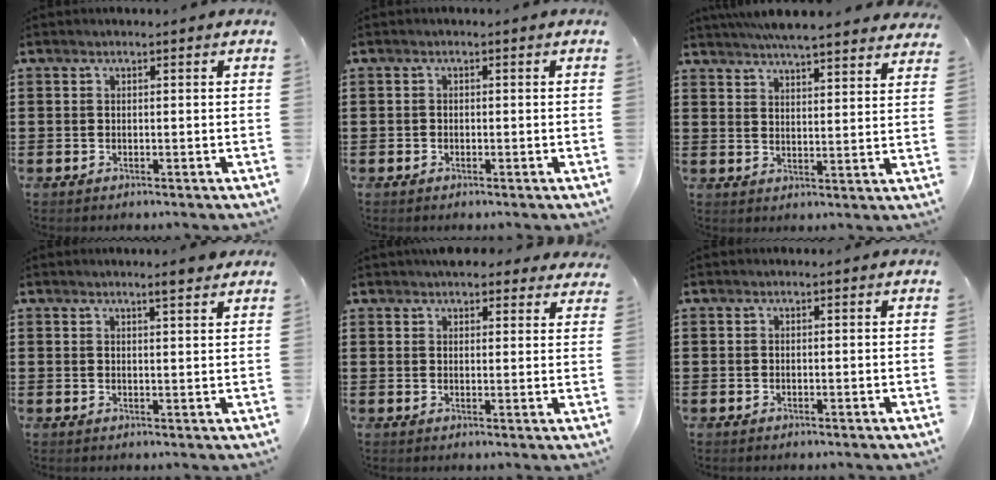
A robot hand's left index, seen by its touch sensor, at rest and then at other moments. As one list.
[{"total": 0.6, "force": [-0.4, 0.4, 0.2], "torque": [-0.004, 0.000, -0.009]}, {"total": 5.7, "force": [5.5, 0.2, 1.5], "torque": [-0.049, -0.021, 0.100]}, {"total": 3.0, "force": [2.6, -0.1, 1.5], "torque": [-0.026, -0.006, 0.046]}, {"total": 4.0, "force": [3.5, 1.4, 1.2], "torque": [-0.023, -0.004, 0.065]}, {"total": 0.0}]